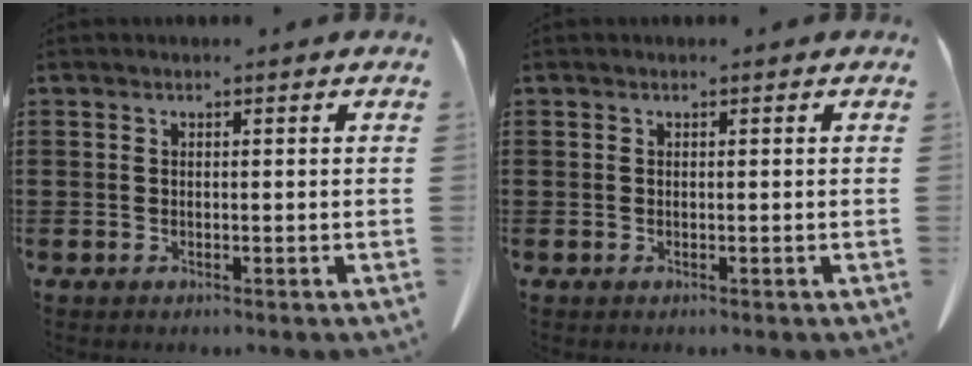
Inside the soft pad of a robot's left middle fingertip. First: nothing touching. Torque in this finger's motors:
{"motor_torque": [0.01, 0.00, 0.00, -0.01]}